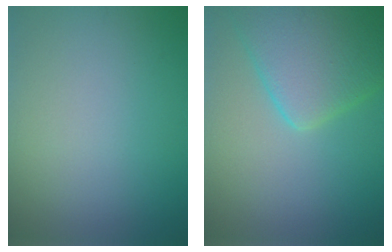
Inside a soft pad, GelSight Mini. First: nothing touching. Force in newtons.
{"total": 7.4, "press": 7.4, "slide": 0.4}